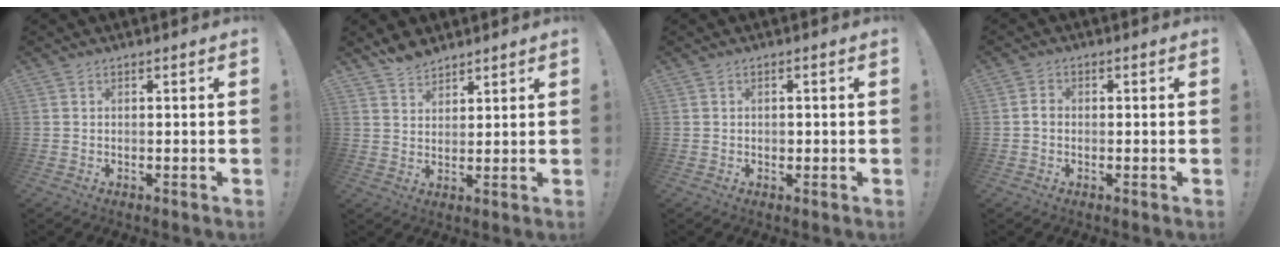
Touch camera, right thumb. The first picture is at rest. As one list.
[{"total": 5.5, "force": [4.8, 2.4, 1.2], "torque": [-0.025, -0.023, 0.093]}, {"total": 1.0, "force": [-0.1, 0.9, 0.3], "torque": [0.001, 0.001, -0.003]}, {"total": 1.5, "force": [-0.3, 1.3, 0.7], "torque": [-0.013, 0.006, -0.004]}]